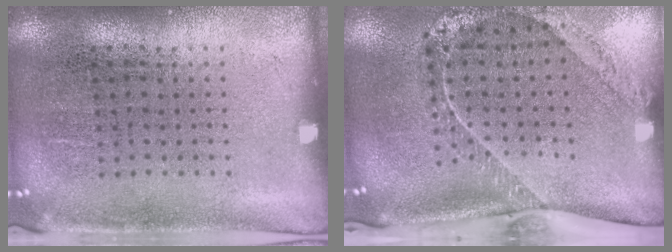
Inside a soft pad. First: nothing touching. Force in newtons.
{"total": 2.1, "press": 1.6, "slide": 1.3}